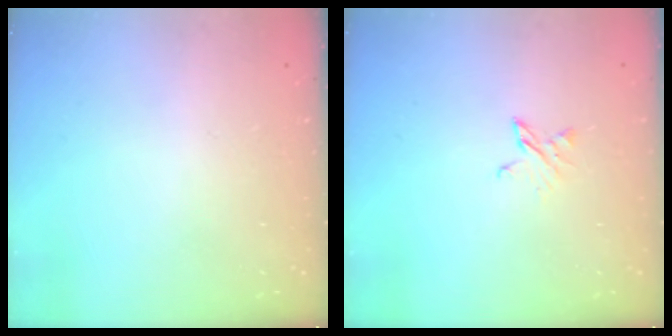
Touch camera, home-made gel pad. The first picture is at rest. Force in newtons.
{"total": 3.7, "press": 3.6, "slide": 0.4}